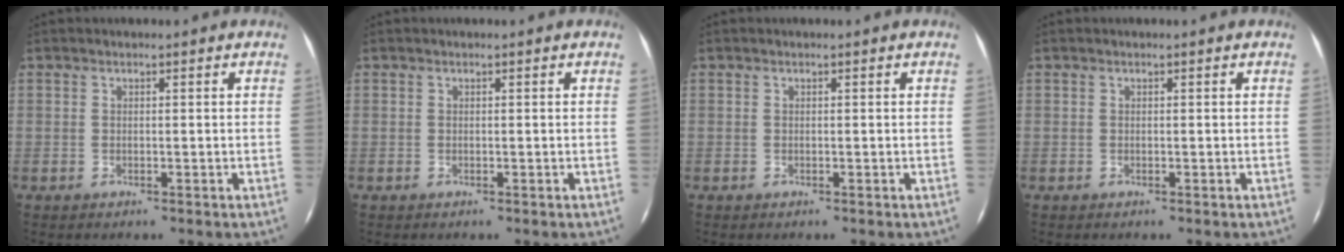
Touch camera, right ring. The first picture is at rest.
{"total": 0.0}
{"total": 0.0}
{"total": 0.0}